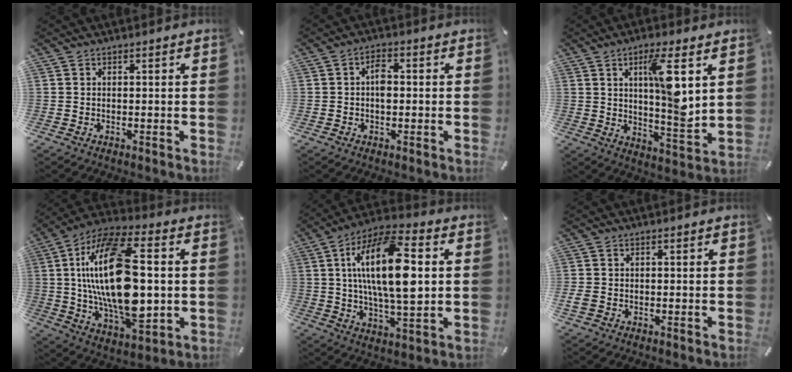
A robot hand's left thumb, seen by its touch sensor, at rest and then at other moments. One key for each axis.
{"total": 3.5, "fx": -0.2, "fy": 2.1, "fz": 2.8, "tx": -0.047, "ty": 0.005, "tz": -0.005}
{"total": 12.4, "fx": 4.4, "fy": 3.2, "fz": 11.1, "tx": -0.172, "ty": -0.026, "tz": 0.065}
{"total": 26.6, "fx": 1.8, "fy": 13.1, "fz": 23.0, "tx": -0.477, "ty": -0.012, "tz": 0.026}
{"total": 20.2, "fx": 3.4, "fy": 8.4, "fz": 18.0, "tx": -0.345, "ty": -0.004, "tz": 0.047}
{"total": 1.9, "fx": -0.6, "fy": 1.3, "fz": 1.2, "tx": -0.027, "ty": 0.000, "tz": -0.013}